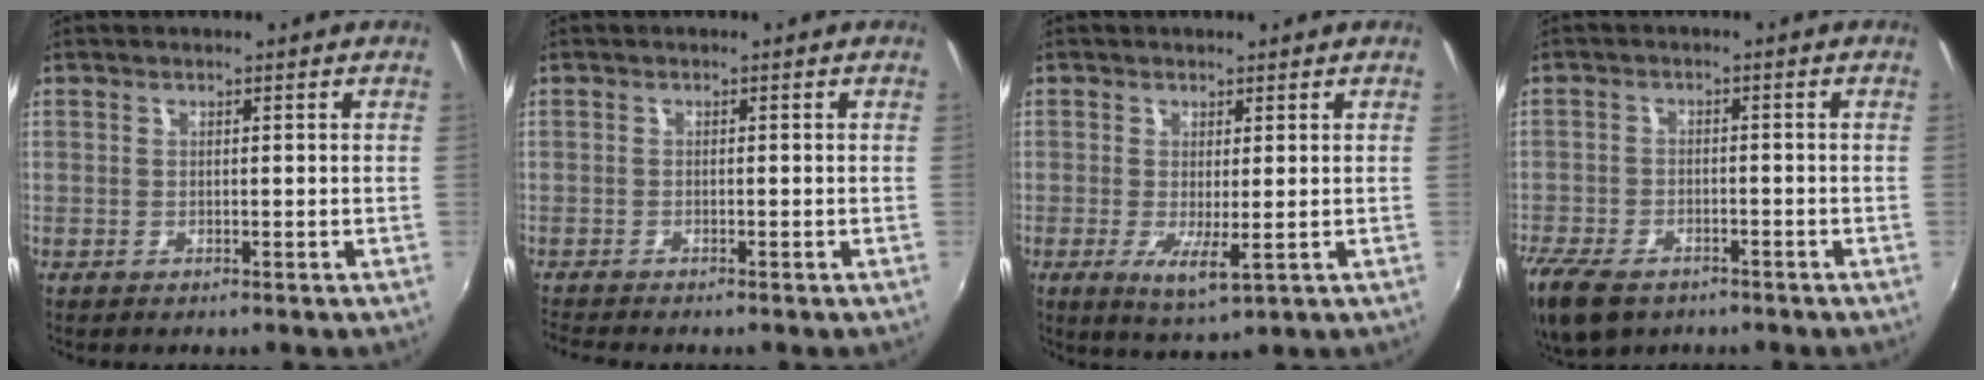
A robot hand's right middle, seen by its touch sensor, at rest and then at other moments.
{"total": 2.9, "force": [-2.7, -0.1, 1.0], "torque": [-0.028, -0.021, -0.053]}
{"total": 4.6, "force": [-0.3, 1.0, 4.5], "torque": [-0.079, -0.016, 0.001]}
{"total": 11.5, "force": [-7.9, 5.9, 5.9], "torque": [-0.159, -0.031, -0.143]}